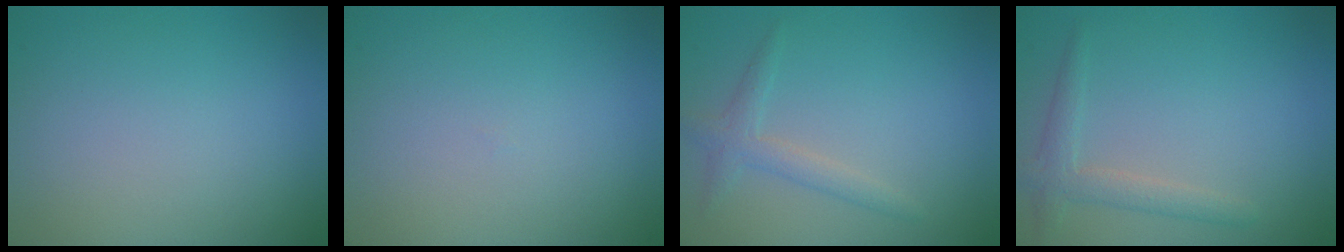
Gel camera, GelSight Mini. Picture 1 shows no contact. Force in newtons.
{"total": 0.0}
{"total": 1.9, "press": 1.9, "slide": 0.0}
{"total": 2.2, "press": 2.2, "slide": 0.1}